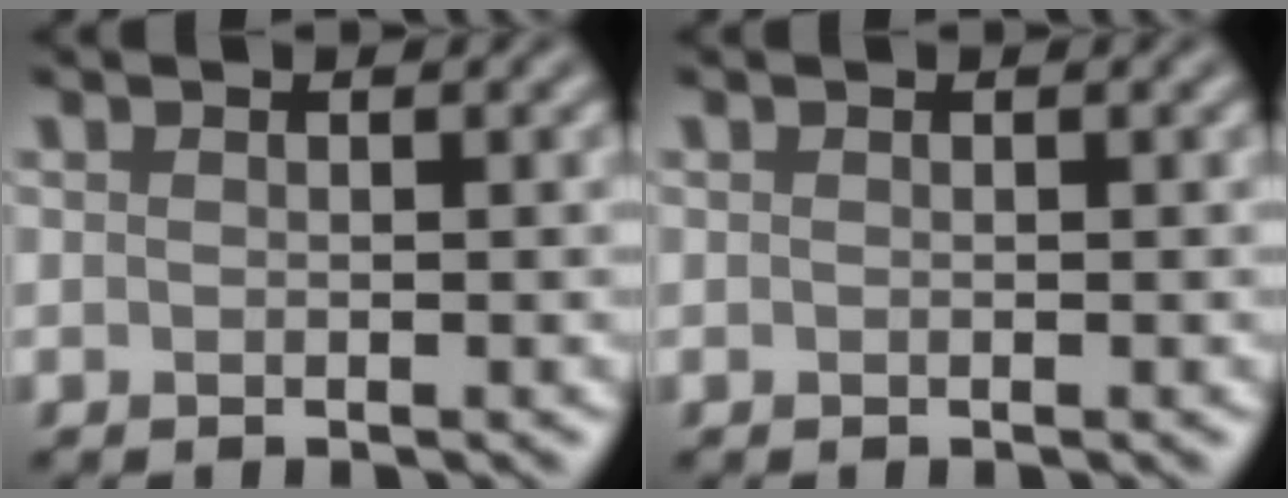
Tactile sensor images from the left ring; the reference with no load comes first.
{"total": 0.0}